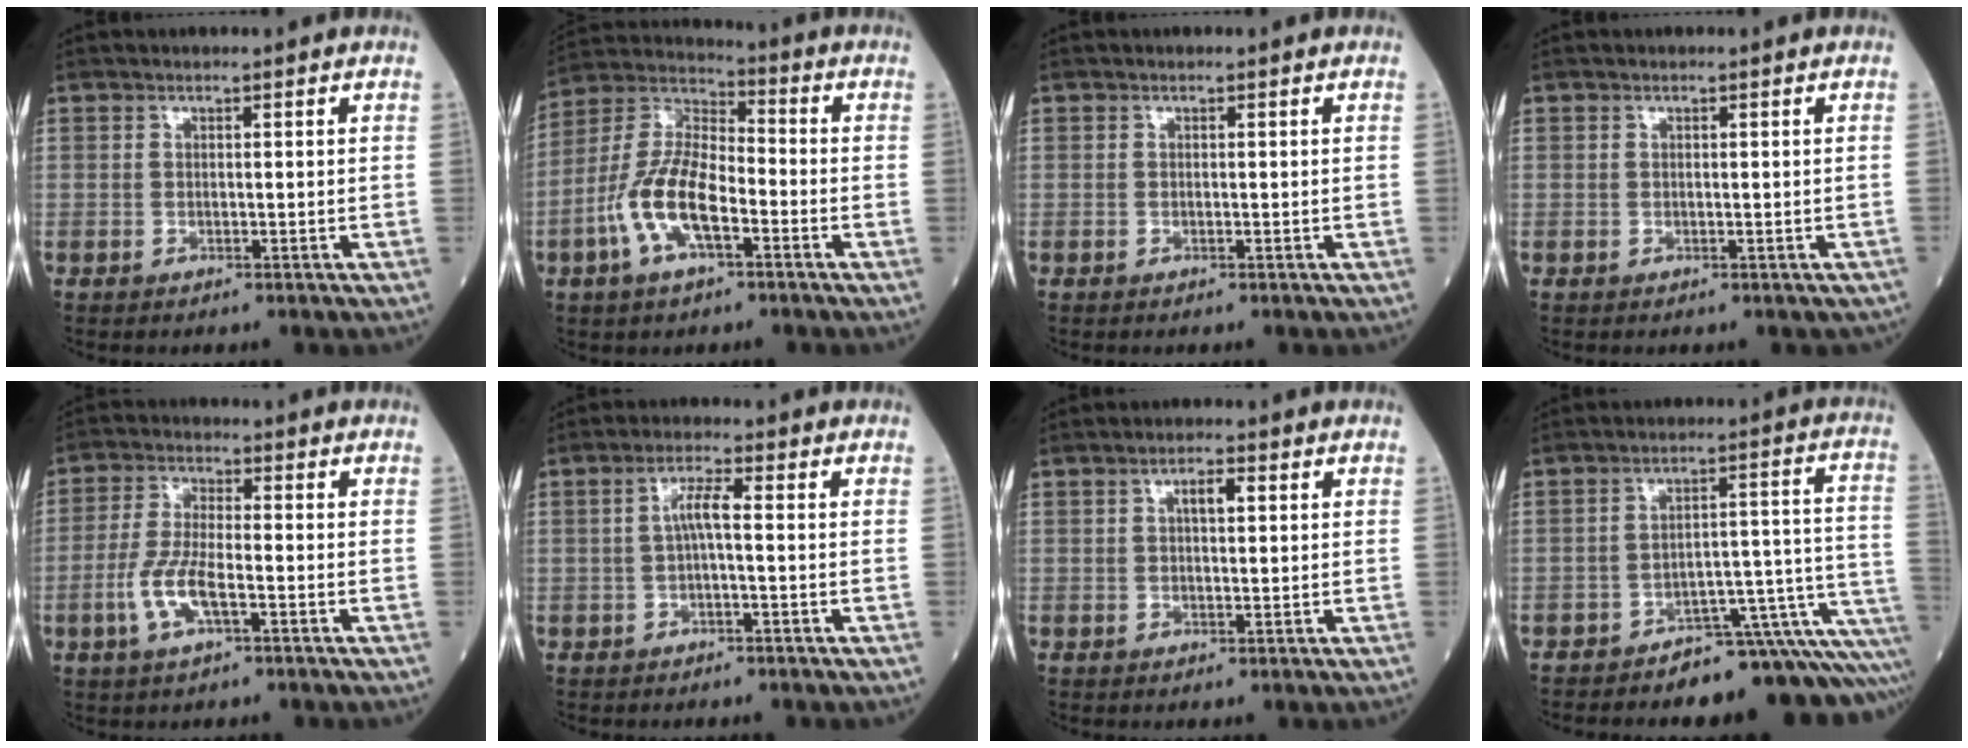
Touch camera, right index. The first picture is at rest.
{"total": 12.1, "force": [-4.2, 4.7, 10.4], "torque": [-0.227, 0.012, -0.085]}
{"total": 0.0}
{"total": 0.7, "force": [-0.2, 0.7, 0.1], "torque": [0.002, 0.004, 0.001]}
{"total": 7.1, "force": [-2.4, 2.0, 6.4], "torque": [-0.139, -0.001, -0.048]}
{"total": 3.6, "force": [0.0, 0.5, 3.6], "torque": [-0.069, 0.009, 0.002]}
{"total": 2.9, "force": [0.9, 0.8, 2.7], "torque": [-0.049, 0.002, 0.016]}
{"total": 12.9, "force": [-11.7, 1.7, 5.1], "torque": [-0.009, 0.071, -0.158]}